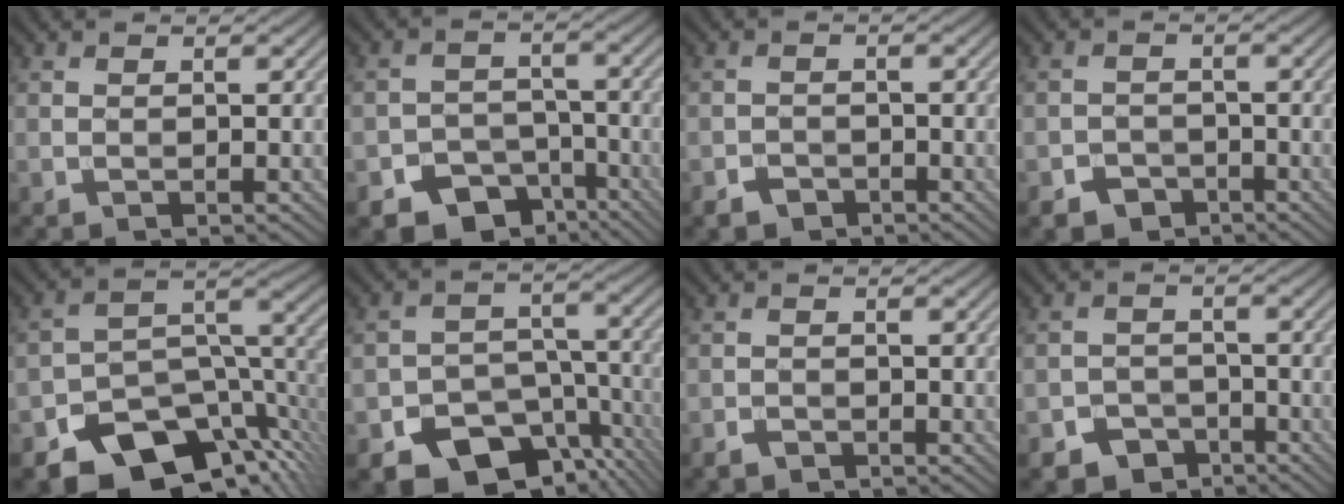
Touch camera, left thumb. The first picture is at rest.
{"total": 9.0, "force": [-6.0, 6.0, 2.9], "torque": [-0.041, -0.014, -0.092]}
{"total": 2.1, "force": [-1.6, 1.3, 0.5], "torque": [-0.008, -0.001, -0.035]}
{"total": 3.1, "force": [-2.2, 2.1, 0.8], "torque": [-0.009, -0.002, -0.042]}
{"total": 13.1, "force": [-8.6, 7.4, 6.7], "torque": [-0.113, -0.027, -0.138]}
{"total": 13.6, "force": [-8.6, 8.7, 6.0], "torque": [-0.088, -0.023, -0.125]}
{"total": 1.4, "force": [-1.1, 0.7, 0.4], "torque": [-0.008, -0.002, -0.025]}
{"total": 4.6, "force": [-3.3, 3.0, 1.0], "torque": [-0.015, 0.000, -0.058]}